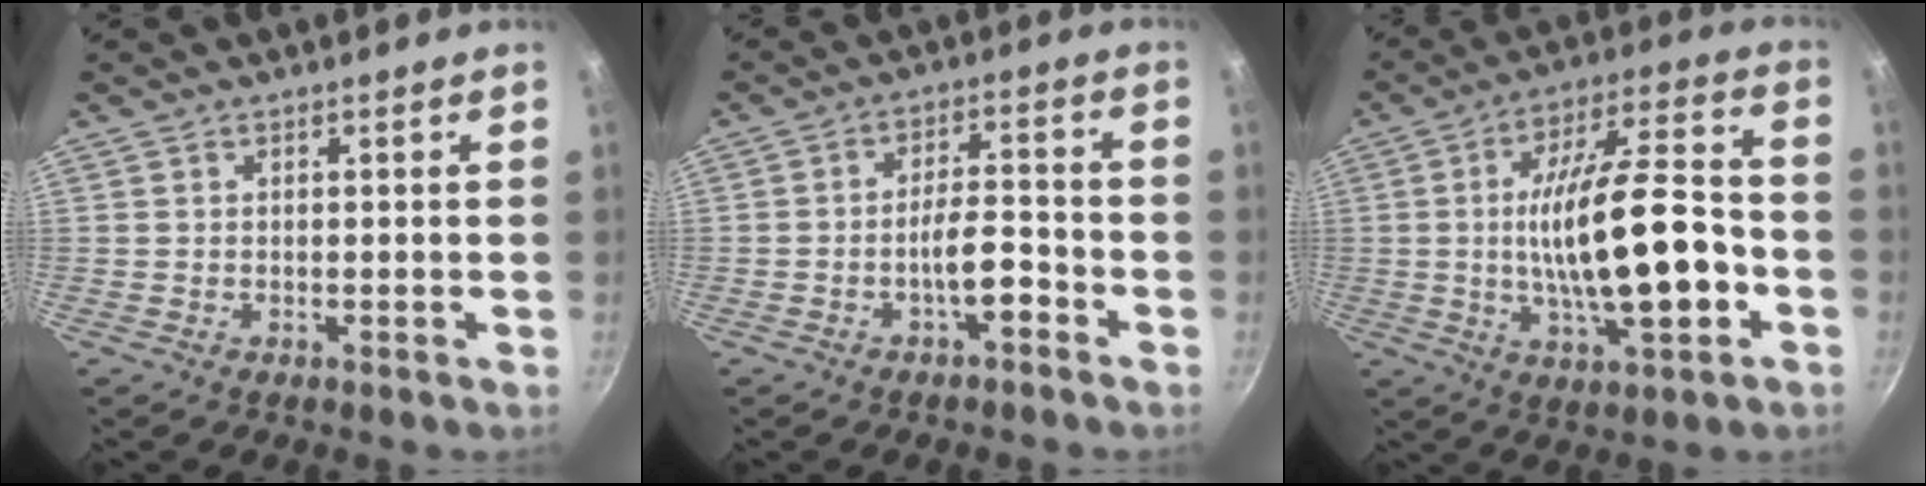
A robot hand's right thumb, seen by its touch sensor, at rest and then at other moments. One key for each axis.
{"total": 6.2, "fx": -3.2, "fy": 2.0, "fz": 4.9, "tx": -0.074, "ty": 0.035, "tz": -0.050}
{"total": 20.1, "fx": -3.5, "fy": 7.1, "fz": 18.5, "tx": -0.290, "ty": 0.039, "tz": -0.052}